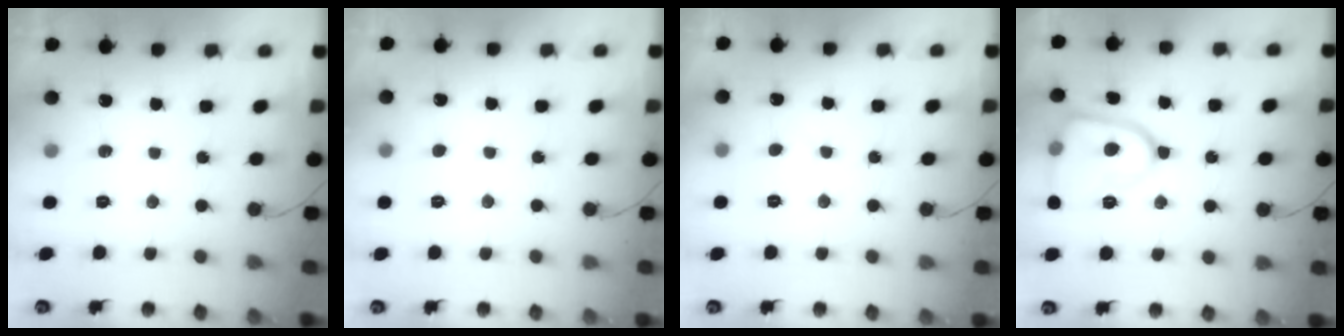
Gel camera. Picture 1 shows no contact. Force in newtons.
{"total": 1.7, "press": 1.7, "slide": 0.1}
{"total": 1.1, "press": 1.1, "slide": 0.1}
{"total": 13.1, "press": 13.0, "slide": 0.8}